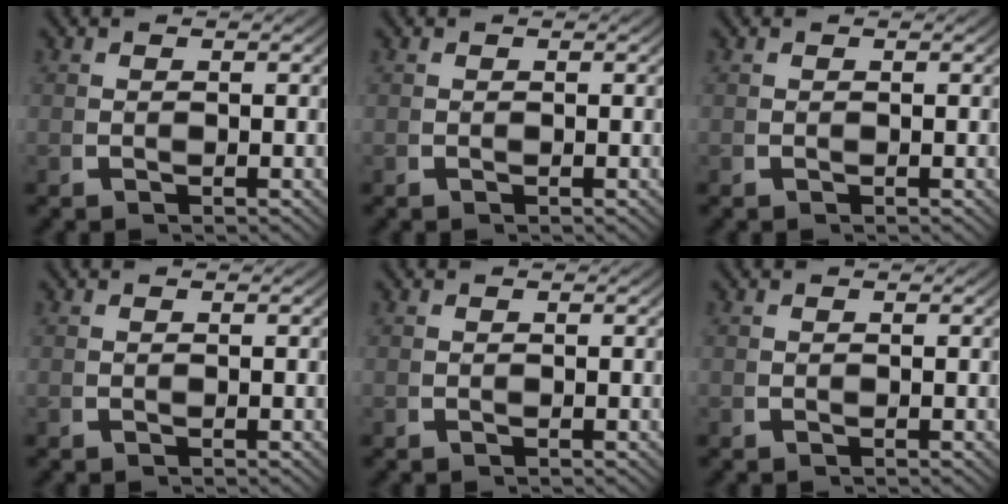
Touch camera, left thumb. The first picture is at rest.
{"total": 0.0}
{"total": 0.0}
{"total": 0.0}
{"total": 0.0}
{"total": 0.0}